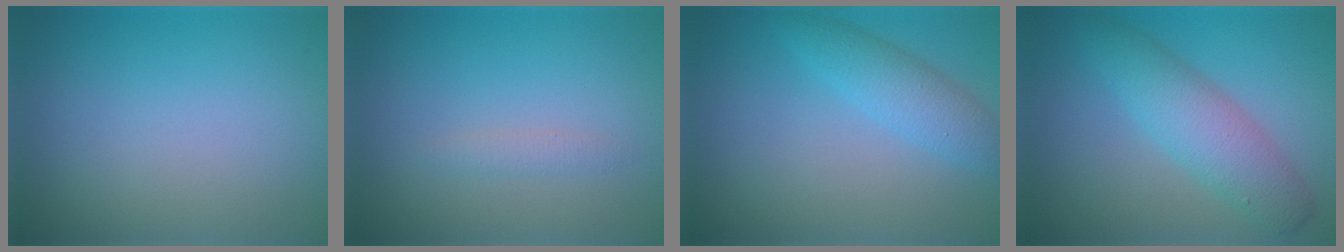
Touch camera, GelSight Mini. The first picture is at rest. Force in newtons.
{"total": 0.9, "press": 0.9, "slide": 0.0}
{"total": 3.1, "press": 3.1, "slide": 0.2}
{"total": 4.5, "press": 4.5, "slide": 0.1}